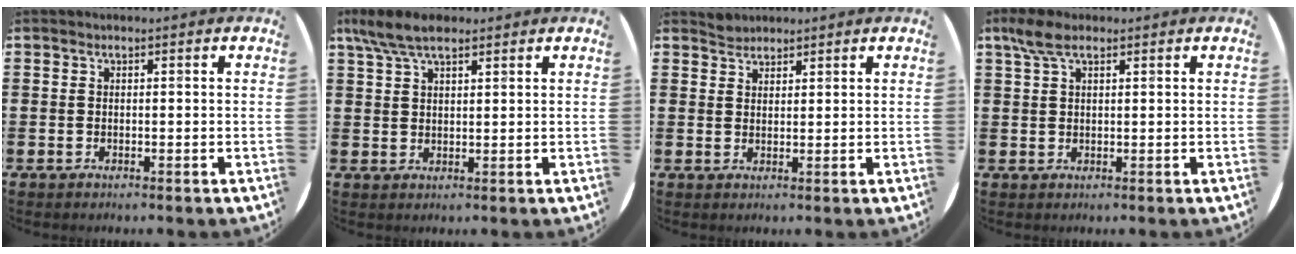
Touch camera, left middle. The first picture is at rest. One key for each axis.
{"total": 5.5, "fx": 4.0, "fy": 1.9, "fz": 3.2, "tx": -0.071, "ty": 0.000, "tz": 0.075}
{"total": 1.8, "fx": 1.7, "fy": 0.5, "fz": -0.2, "tx": 0.002, "ty": 0.002, "tz": 0.033}
{"total": 3.5, "fx": 2.1, "fy": 1.5, "fz": 2.3, "tx": -0.050, "ty": 0.008, "tz": 0.037}